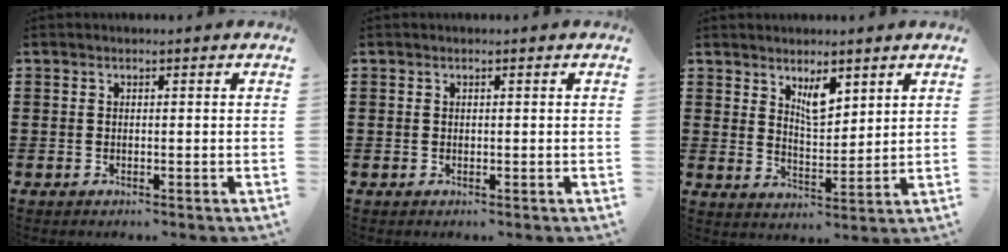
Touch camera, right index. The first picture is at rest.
{"total": 0.0}
{"total": 4.8, "force": [3.3, 1.8, 3.0], "torque": [-0.058, -0.004, 0.057]}